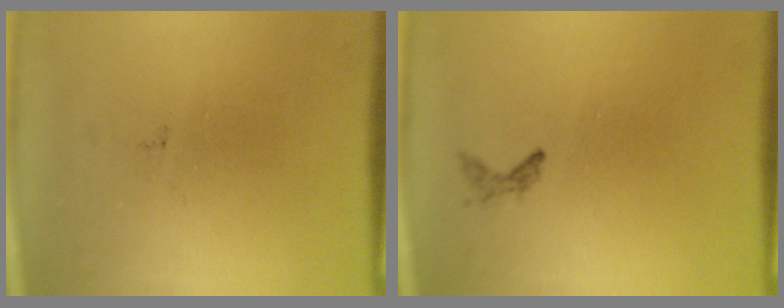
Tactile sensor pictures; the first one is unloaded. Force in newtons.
{"total": 0.7}